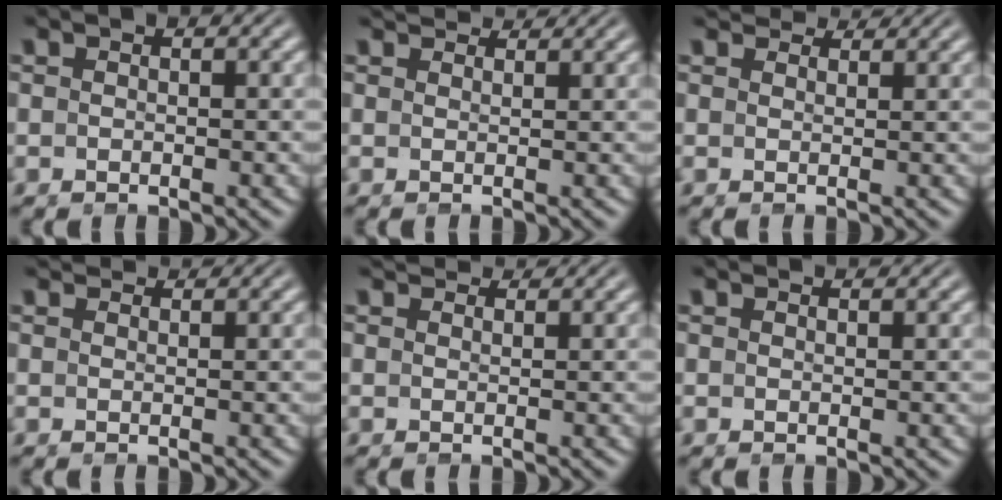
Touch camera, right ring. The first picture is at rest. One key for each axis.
{"total": 2.7, "fx": 2.6, "fy": -0.5, "fz": 0.5, "tx": 0.005, "ty": 0.005, "tz": 0.046}
{"total": 3.1, "fx": 3.0, "fy": -0.2, "fz": 0.7, "tx": 0.001, "ty": 0.007, "tz": 0.050}
{"total": 2.4, "fx": 2.3, "fy": -0.6, "fz": 0.3, "tx": 0.006, "ty": 0.004, "tz": 0.041}
{"total": 2.7, "fx": 2.6, "fy": -0.4, "fz": 0.5, "tx": 0.004, "ty": 0.006, "tz": 0.044}
{"total": 1.6, "fx": 1.4, "fy": -0.6, "fz": 0.0, "tx": 0.012, "ty": 0.001, "tz": 0.027}